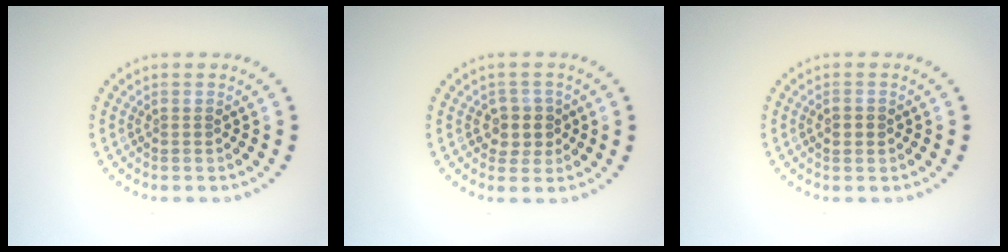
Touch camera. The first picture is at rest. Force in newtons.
{"total": 2.3, "press": 2.1, "slide": 0.9}
{"total": 1.6, "press": 1.6, "slide": 0.1}